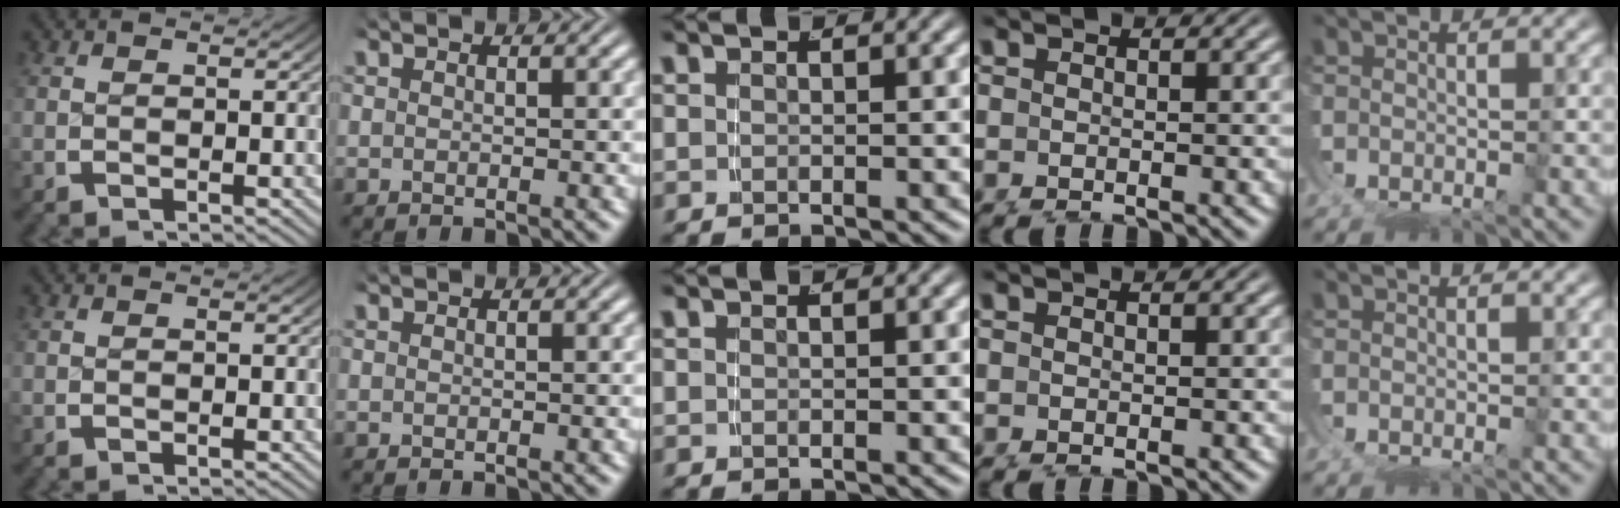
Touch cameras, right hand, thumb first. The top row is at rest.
{}